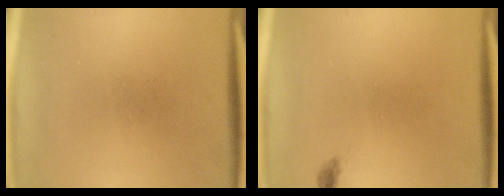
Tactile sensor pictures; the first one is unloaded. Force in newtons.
{"total": 0.7}